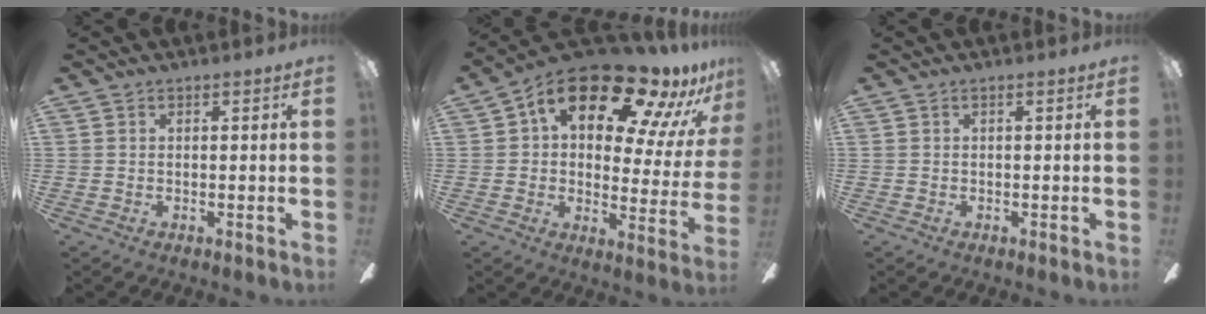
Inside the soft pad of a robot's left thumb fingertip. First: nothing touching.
{"total": 20.2, "force": [12.5, 8.5, 13.4], "torque": [-0.207, -0.077, 0.208]}
{"total": 0.0}